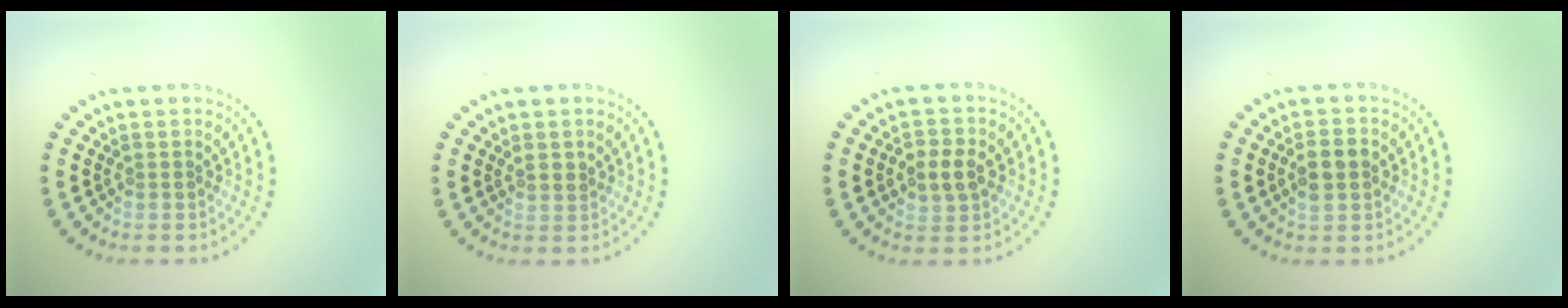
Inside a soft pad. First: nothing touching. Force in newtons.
{"total": 0.6, "press": 0.5, "slide": 0.3}
{"total": 2.6, "press": 2.6, "slide": 0.3}
{"total": 2.6, "press": 2.6, "slide": 0.2}